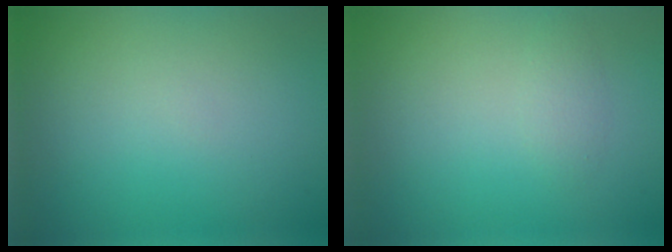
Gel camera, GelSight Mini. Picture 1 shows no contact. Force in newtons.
{"total": 1.0, "press": 1.0, "slide": 0.0}